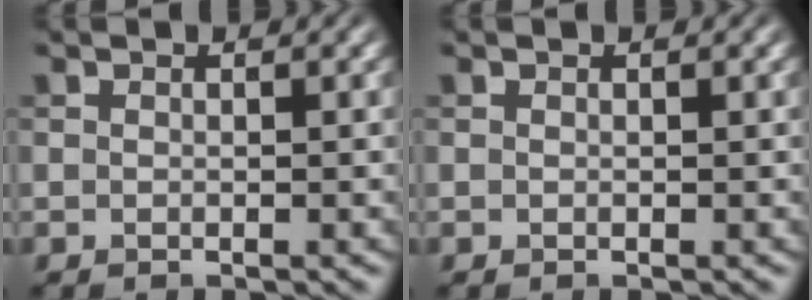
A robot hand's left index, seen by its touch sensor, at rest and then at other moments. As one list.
[{"total": 0.0}]